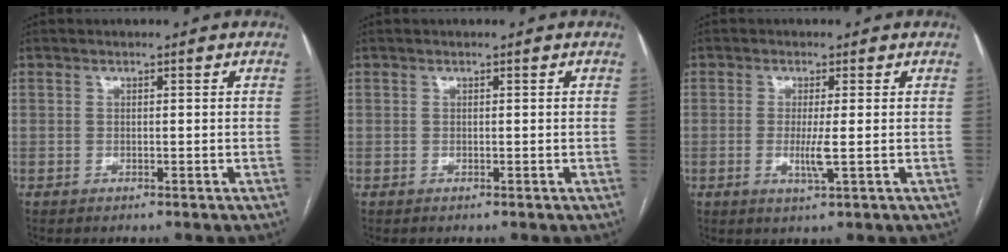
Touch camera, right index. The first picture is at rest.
{"total": 0.0}
{"total": 3.5, "force": [-0.5, -0.2, 3.4], "torque": [-0.071, -0.009, -0.008]}